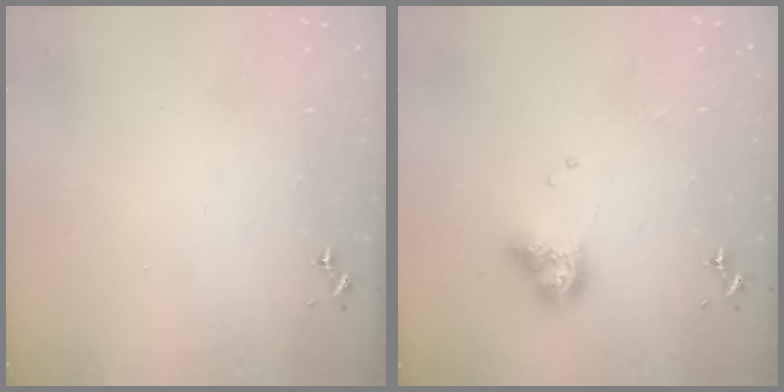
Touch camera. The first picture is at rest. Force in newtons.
{"total": 10.1, "press": 10.1, "slide": 1.1}